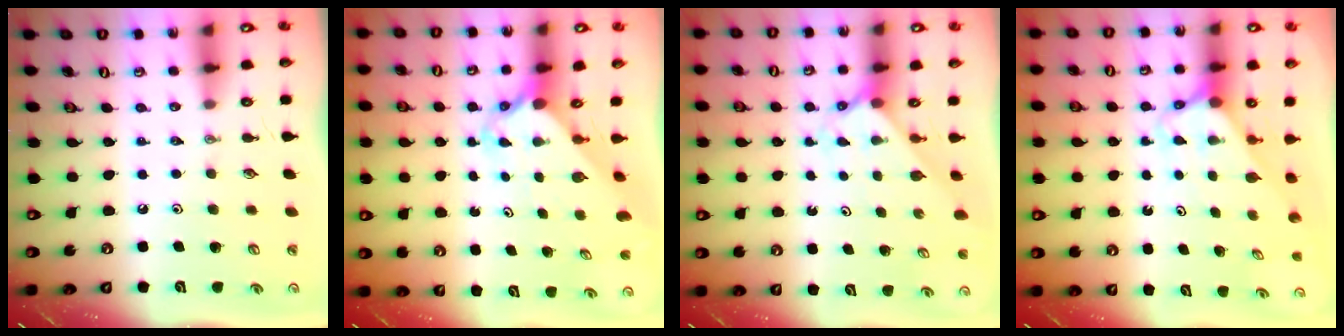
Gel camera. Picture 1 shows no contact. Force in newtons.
{"total": 2.5, "press": 2.5, "slide": 0.2}
{"total": 2.3, "press": 2.3, "slide": 0.2}
{"total": 2.6, "press": 2.6, "slide": 0.1}